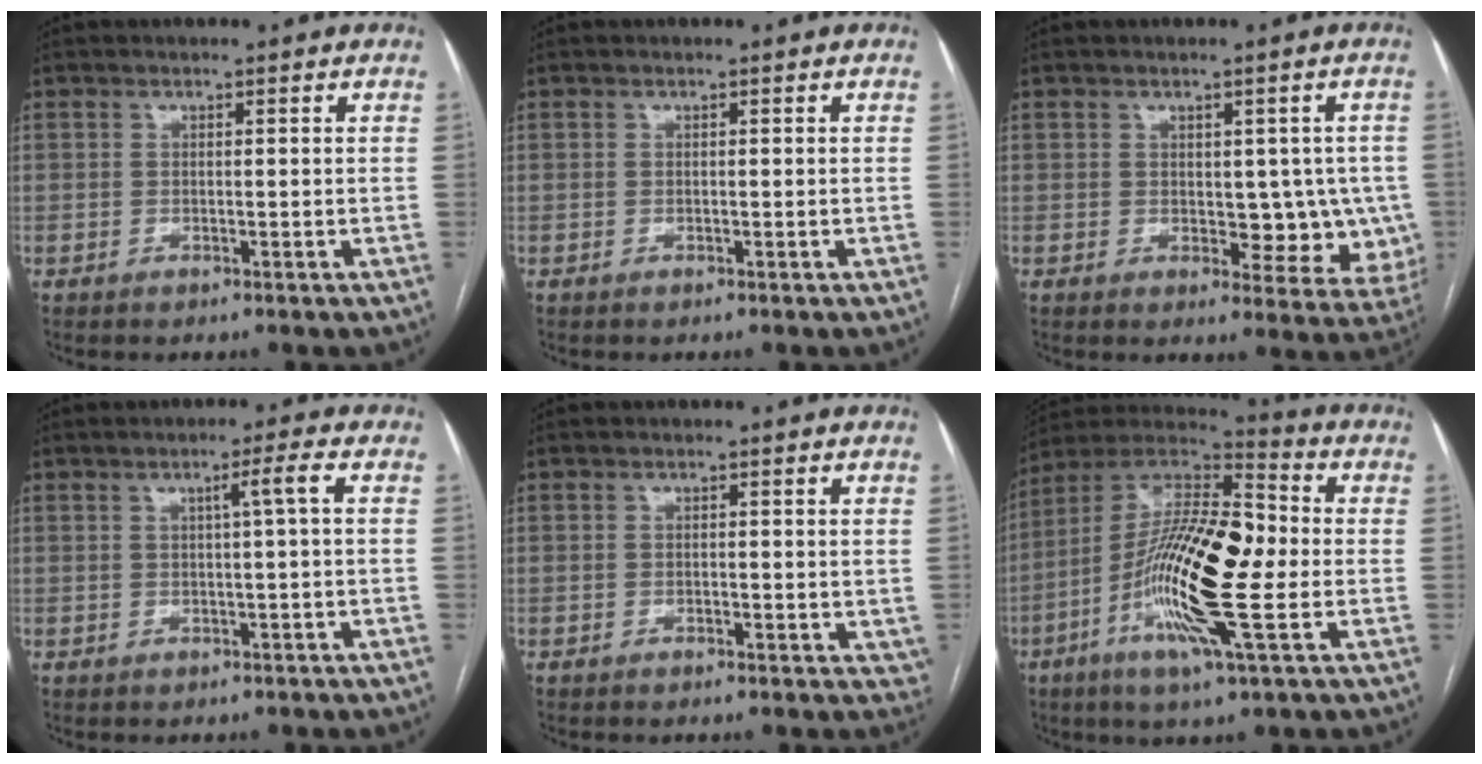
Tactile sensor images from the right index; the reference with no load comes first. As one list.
[{"total": 0.0}, {"total": 8.2, "force": [-0.1, 4.6, 6.8], "torque": [-0.054, 0.006, 0.007]}, {"total": 2.6, "force": [0.3, -0.9, 2.5], "torque": [-0.040, 0.003, 0.008]}, {"total": 1.8, "force": [0.1, 1.1, 1.3], "torque": [-0.011, 0.001, -0.001]}, {"total": 20.0, "force": [-3.2, 3.0, 19.5], "torque": [-0.377, 0.003, -0.065]}]